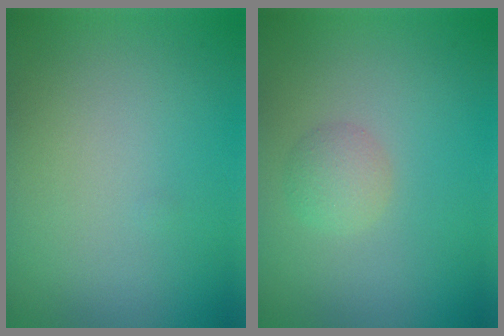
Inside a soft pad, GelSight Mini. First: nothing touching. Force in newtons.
{"total": 1.8, "press": 1.8, "slide": 0.1}